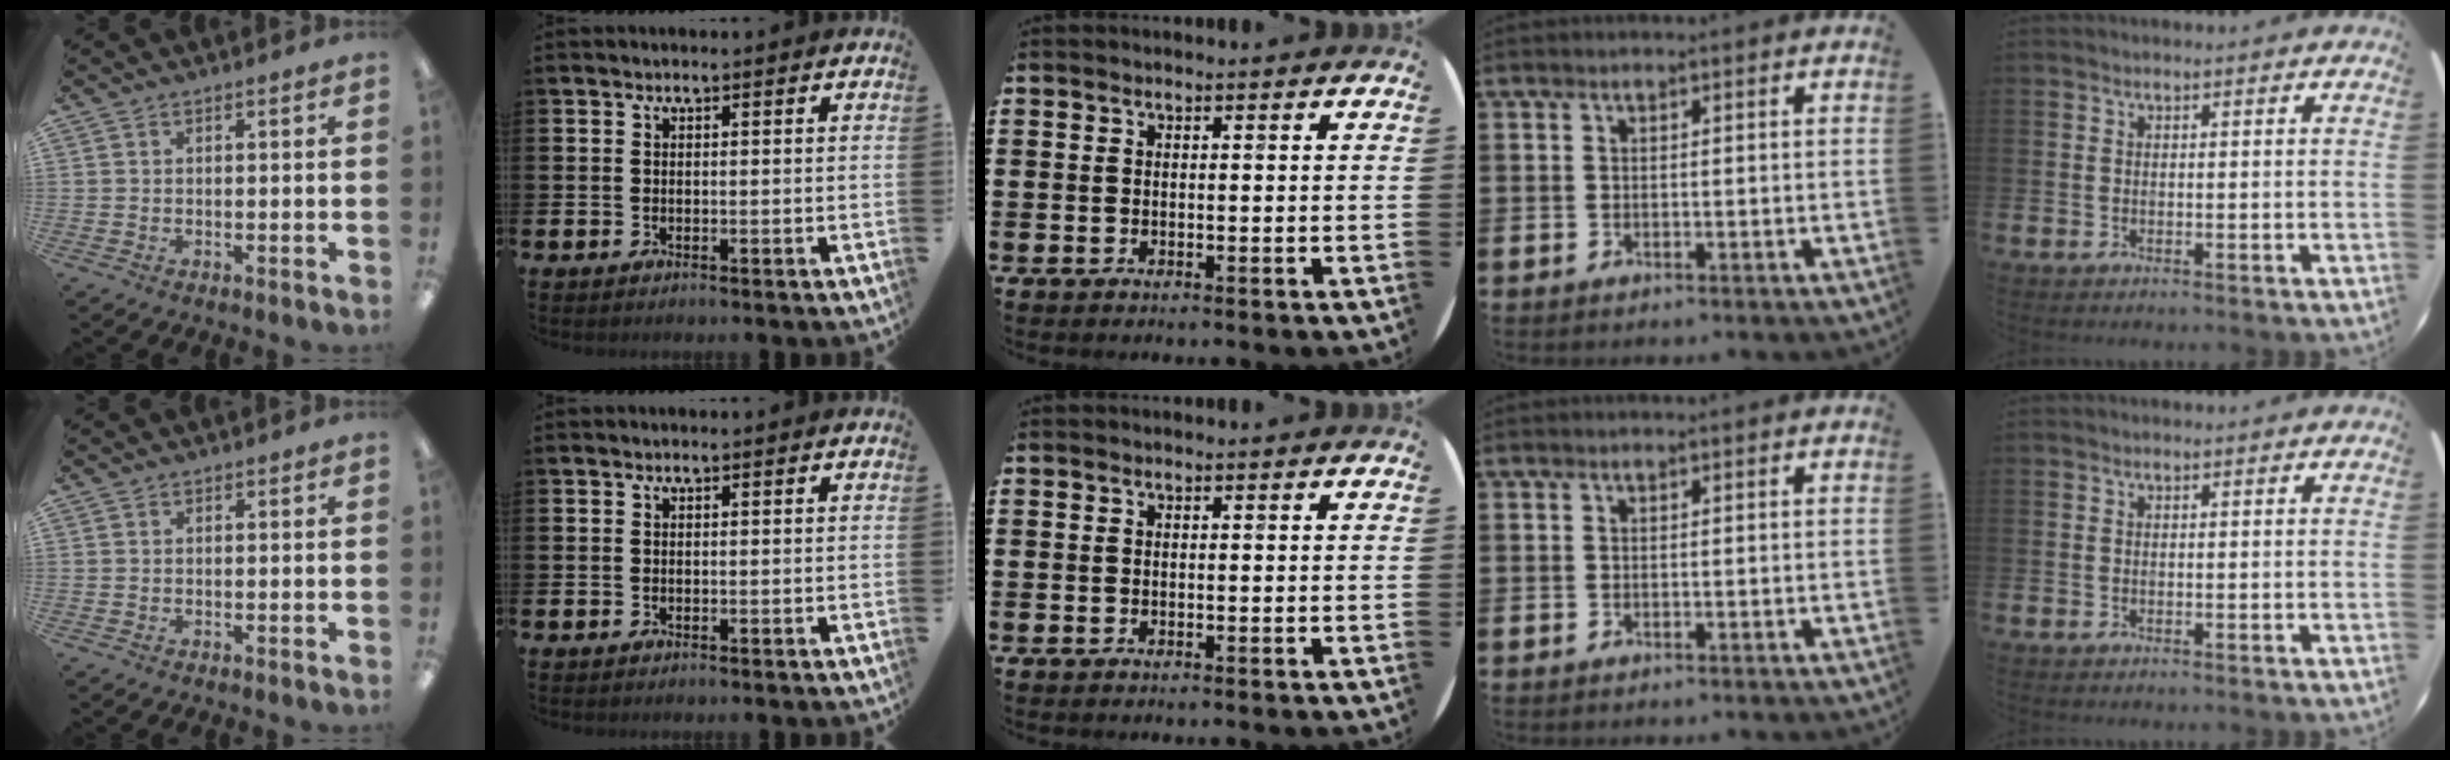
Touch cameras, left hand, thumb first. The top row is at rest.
{}